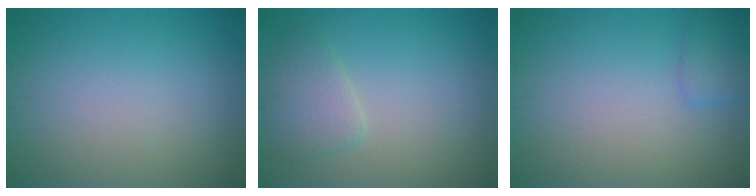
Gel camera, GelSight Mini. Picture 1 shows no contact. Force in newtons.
{"total": 2.5, "press": 2.5, "slide": 0.2}
{"total": 1.3, "press": 1.3, "slide": 0.0}